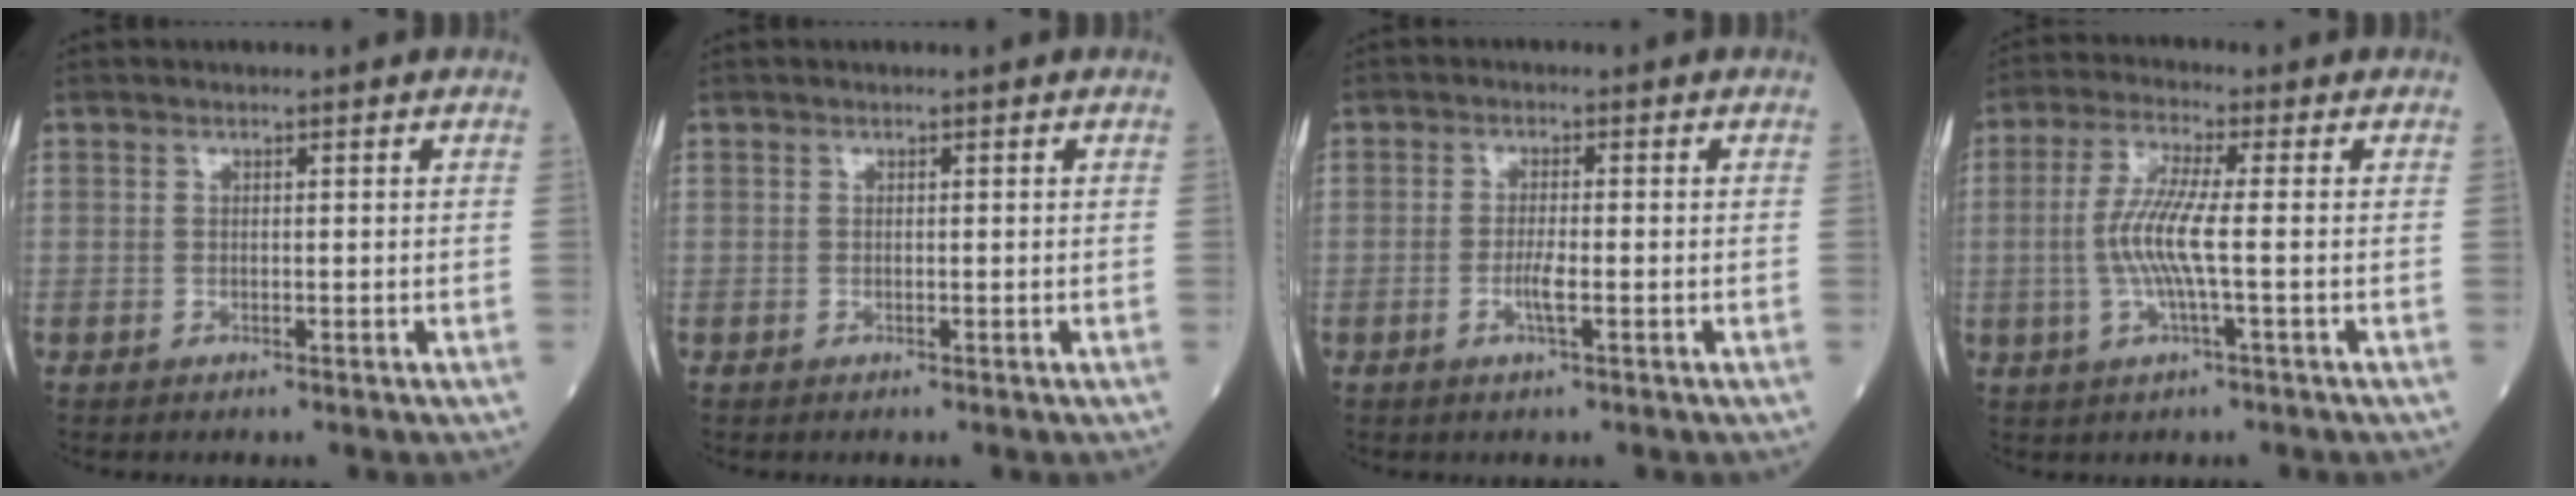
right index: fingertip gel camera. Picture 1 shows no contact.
{"total": 0.0}
{"total": 1.4, "force": [-0.5, -0.1, 1.3], "torque": [-0.028, -0.003, -0.011]}
{"total": 7.3, "force": [-0.7, 0.1, 7.2], "torque": [-0.154, 0.002, -0.020]}